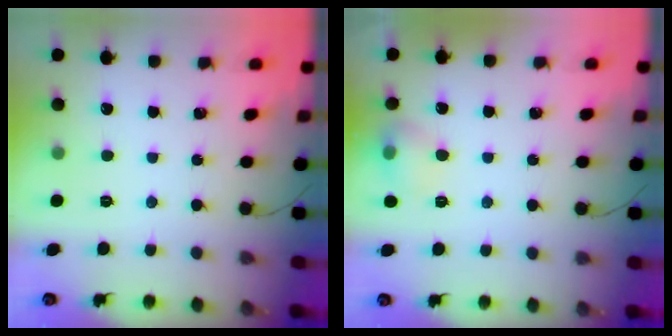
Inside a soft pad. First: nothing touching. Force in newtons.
{"total": 8.2, "press": 8.0, "slide": 1.4}